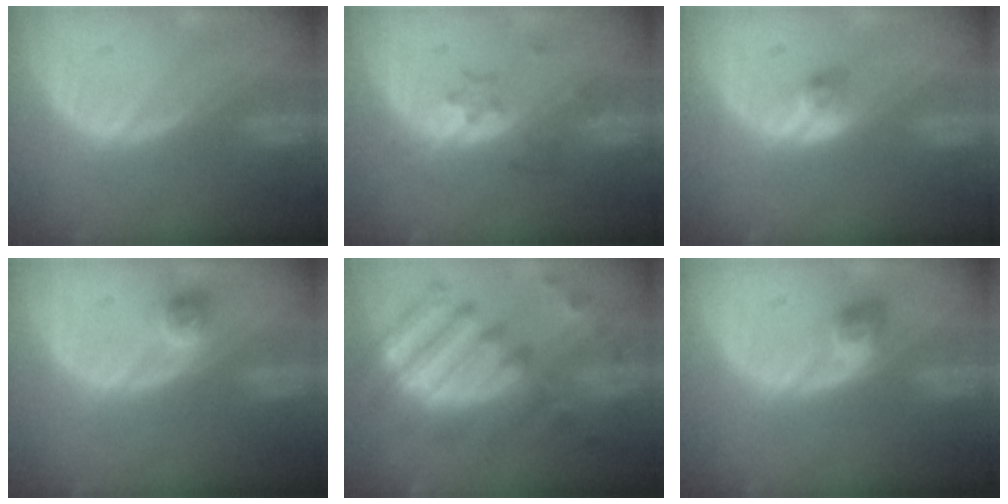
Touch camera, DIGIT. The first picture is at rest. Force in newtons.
{"total": 4.0, "press": 3.8, "slide": 1.4}
{"total": 2.3, "press": 2.2, "slide": 0.5}
{"total": 2.3, "press": 2.0, "slide": 1.1}
{"total": 11.6, "press": 10.6, "slide": 4.9}
{"total": 3.0, "press": 2.6, "slide": 1.3}